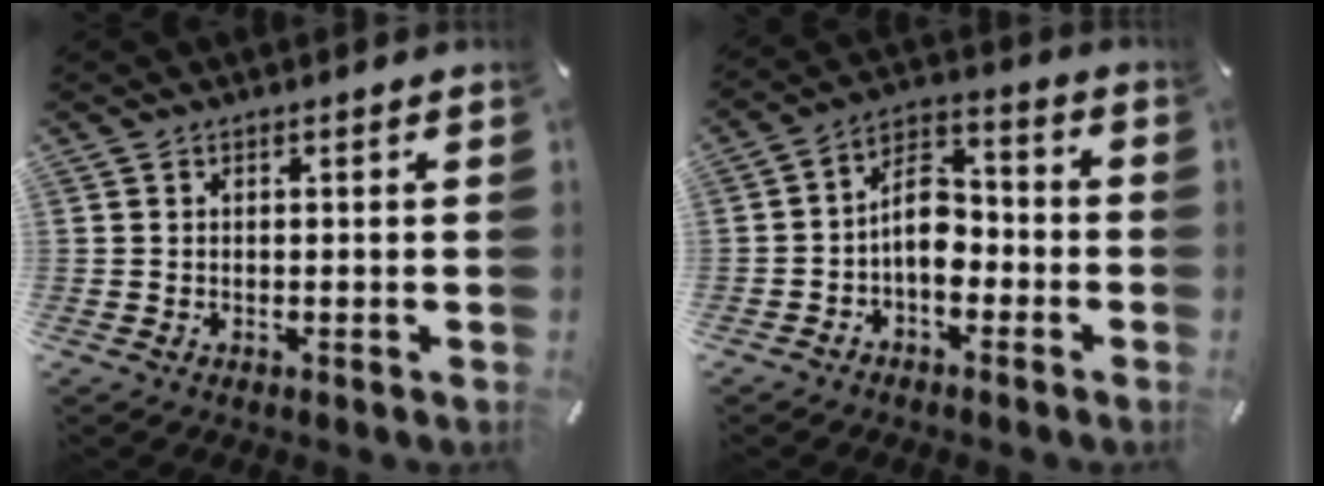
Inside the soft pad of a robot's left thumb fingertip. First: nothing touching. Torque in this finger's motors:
{"motor_torque": [0.52, 1.93, 0.81, 0.65, 0.07]}